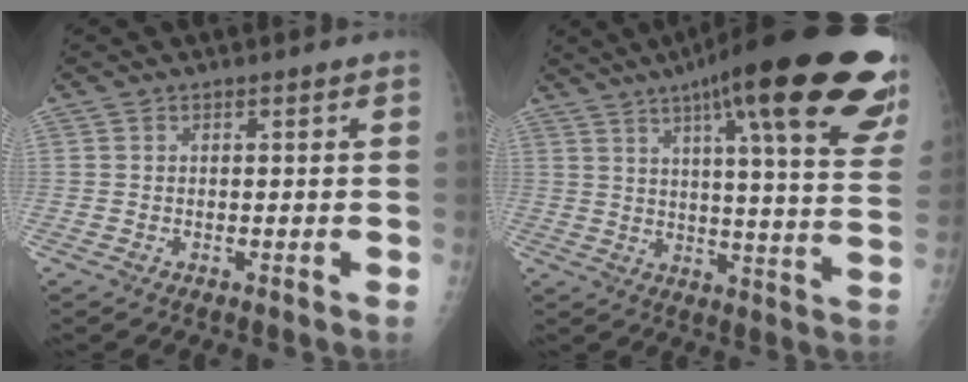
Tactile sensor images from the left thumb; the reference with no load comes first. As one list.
[{"total": 31.3, "force": [18.6, 5.9, 24.4], "torque": [-0.269, -0.040, 0.246]}]